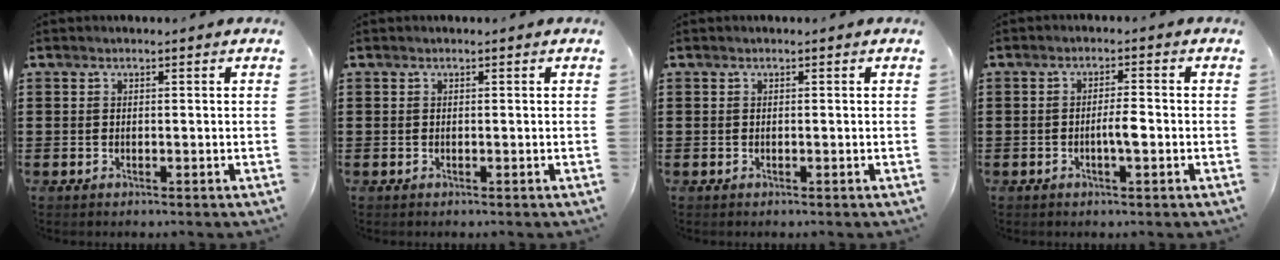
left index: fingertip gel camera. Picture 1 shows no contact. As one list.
[{"total": 0.0}, {"total": 0.0}, {"total": 3.2, "force": [-0.9, 0.7, 3.0], "torque": [-0.054, 0.004, -0.017]}]